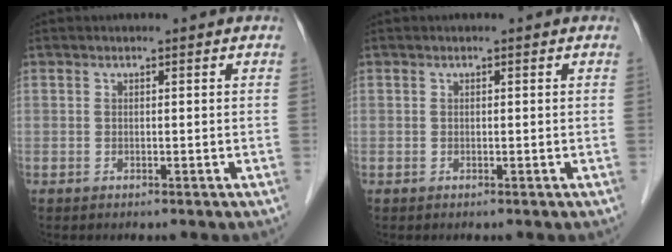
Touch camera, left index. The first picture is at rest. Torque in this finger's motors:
{"motor_torque": [-0.34, 0.22, 0.00, -0.01]}